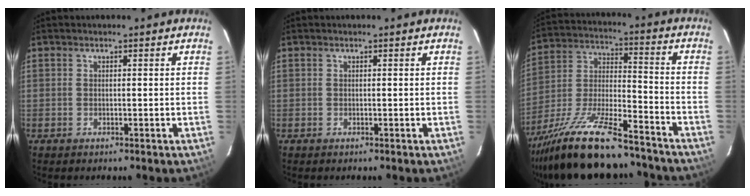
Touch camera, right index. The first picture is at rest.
{"total": 0.0}
{"total": 23.0, "force": [-18.2, 5.2, 12.9], "torque": [-0.255, -0.030, -0.297]}